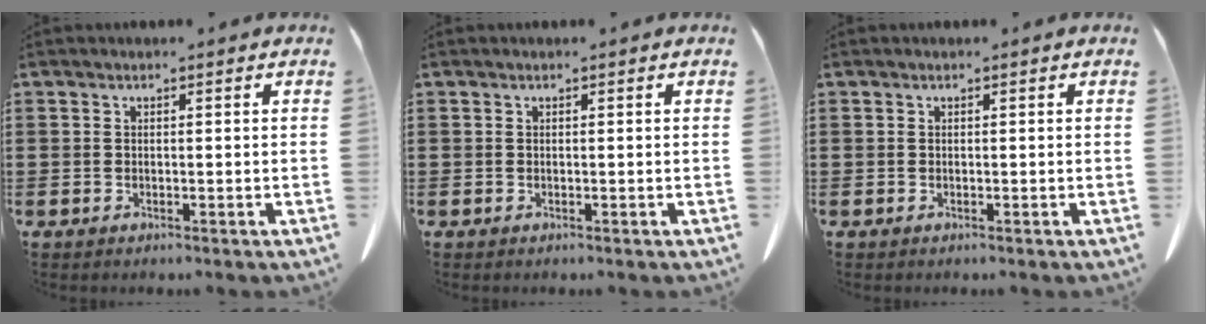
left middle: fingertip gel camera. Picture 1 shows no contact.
{"total": 0.0}
{"total": 0.0}